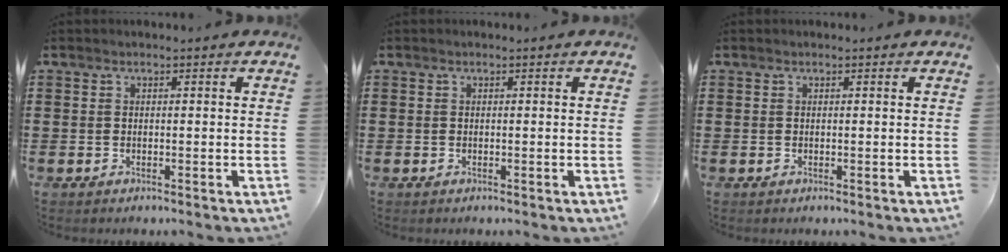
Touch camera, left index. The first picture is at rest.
{"total": 0.0}
{"total": 0.0}